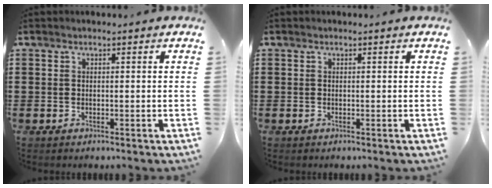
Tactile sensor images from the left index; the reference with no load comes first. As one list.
[{"total": 0.0}]